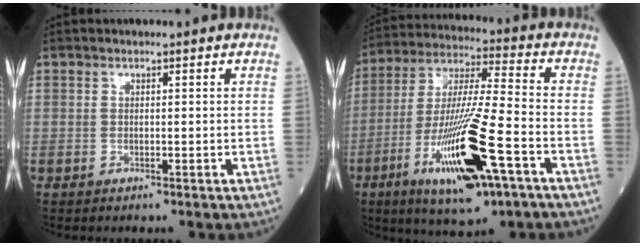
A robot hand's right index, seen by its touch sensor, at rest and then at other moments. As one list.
[{"total": 18.8, "force": [-7.9, 2.4, 16.8], "torque": [-0.338, -0.029, -0.137]}]